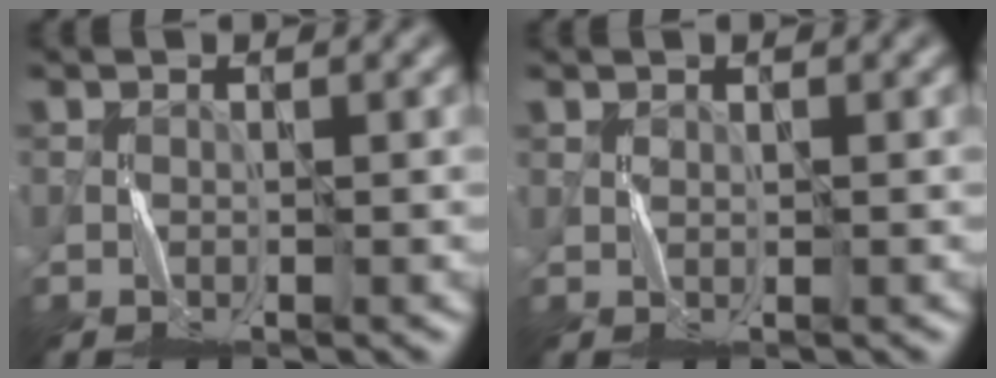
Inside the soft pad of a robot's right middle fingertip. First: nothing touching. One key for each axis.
{"total": 0.5, "fx": 0.4, "fy": 0.3, "fz": 0.1, "tx": -0.006, "ty": -0.001, "tz": 0.011}